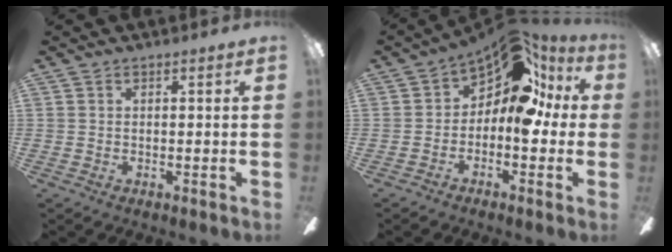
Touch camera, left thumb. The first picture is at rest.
{"total": 12.9, "force": [5.0, 7.8, 9.1], "torque": [-0.118, -0.026, 0.090]}